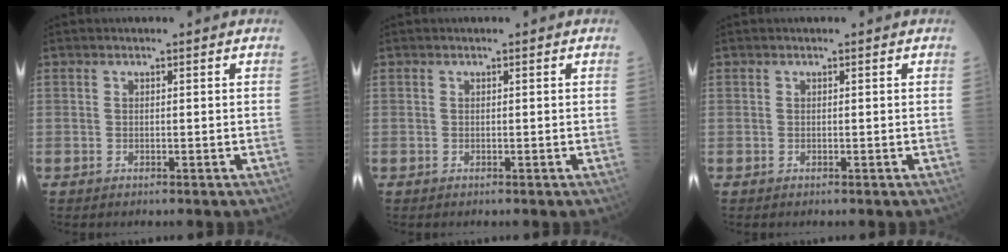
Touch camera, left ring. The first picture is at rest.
{"total": 0.0}
{"total": 0.0}